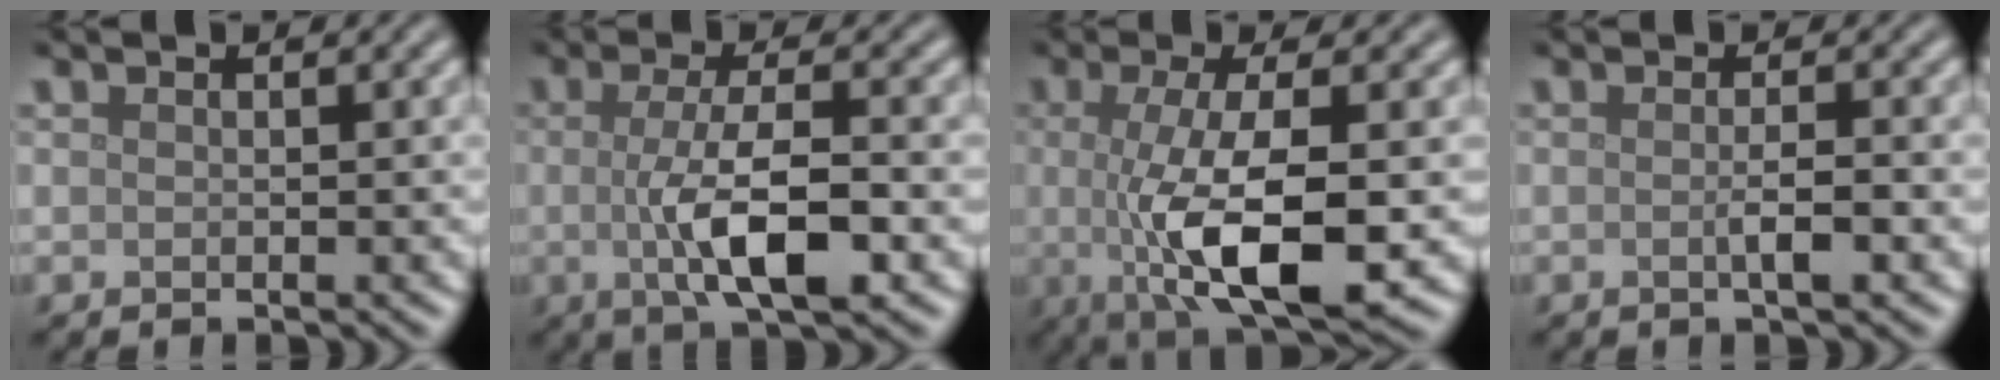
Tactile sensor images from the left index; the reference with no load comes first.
{"total": 6.5, "force": [-0.9, 1.8, 6.2], "torque": [-0.107, -0.004, -0.017]}
{"total": 8.8, "force": [-1.1, 2.5, 8.3], "torque": [-0.144, -0.013, -0.016]}
{"total": 1.9, "force": [-0.3, 0.2, 1.8], "torque": [-0.032, -0.001, -0.008]}